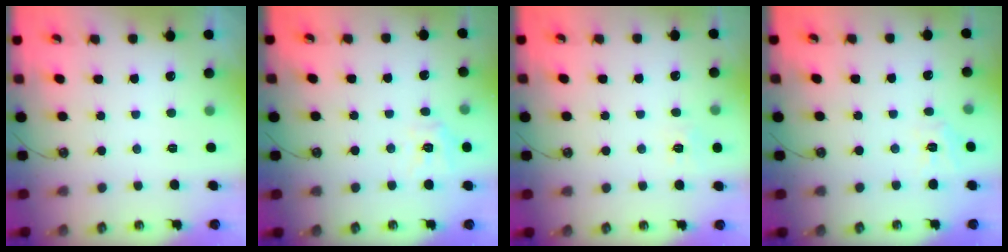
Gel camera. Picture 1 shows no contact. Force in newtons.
{"total": 10.3, "press": 10.2, "slide": 1.2}
{"total": 6.1, "press": 6.1, "slide": 0.5}
{"total": 5.3, "press": 5.3, "slide": 0.7}